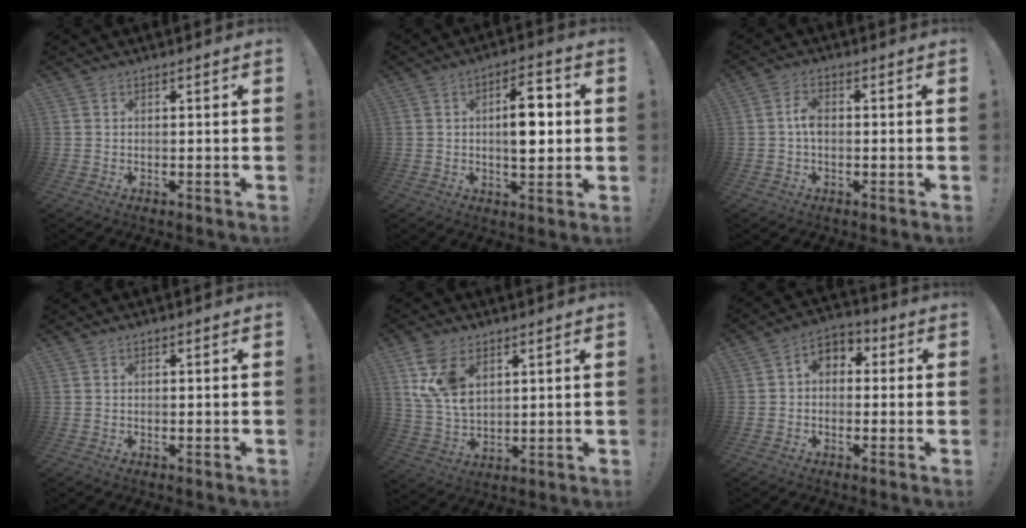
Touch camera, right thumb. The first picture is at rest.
{"total": 9.9, "force": [0.5, 4.6, 8.7], "torque": [-0.117, 0.006, 0.003]}
{"total": 4.2, "force": [-0.2, 2.4, 3.5], "torque": [-0.061, 0.010, -0.003]}
{"total": 0.0}
{"total": 11.6, "force": [5.7, 7.0, 7.3], "torque": [-0.147, -0.018, 0.109]}
{"total": 5.3, "force": [-0.9, 4.3, 2.9], "torque": [-0.046, 0.018, -0.011]}